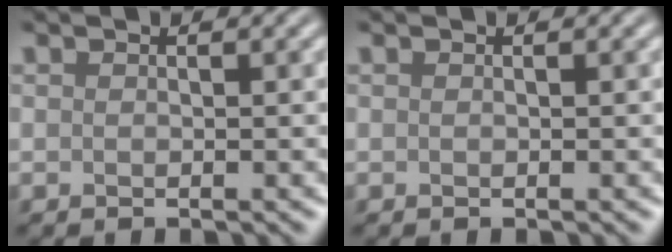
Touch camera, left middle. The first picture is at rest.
{"total": 0.0}